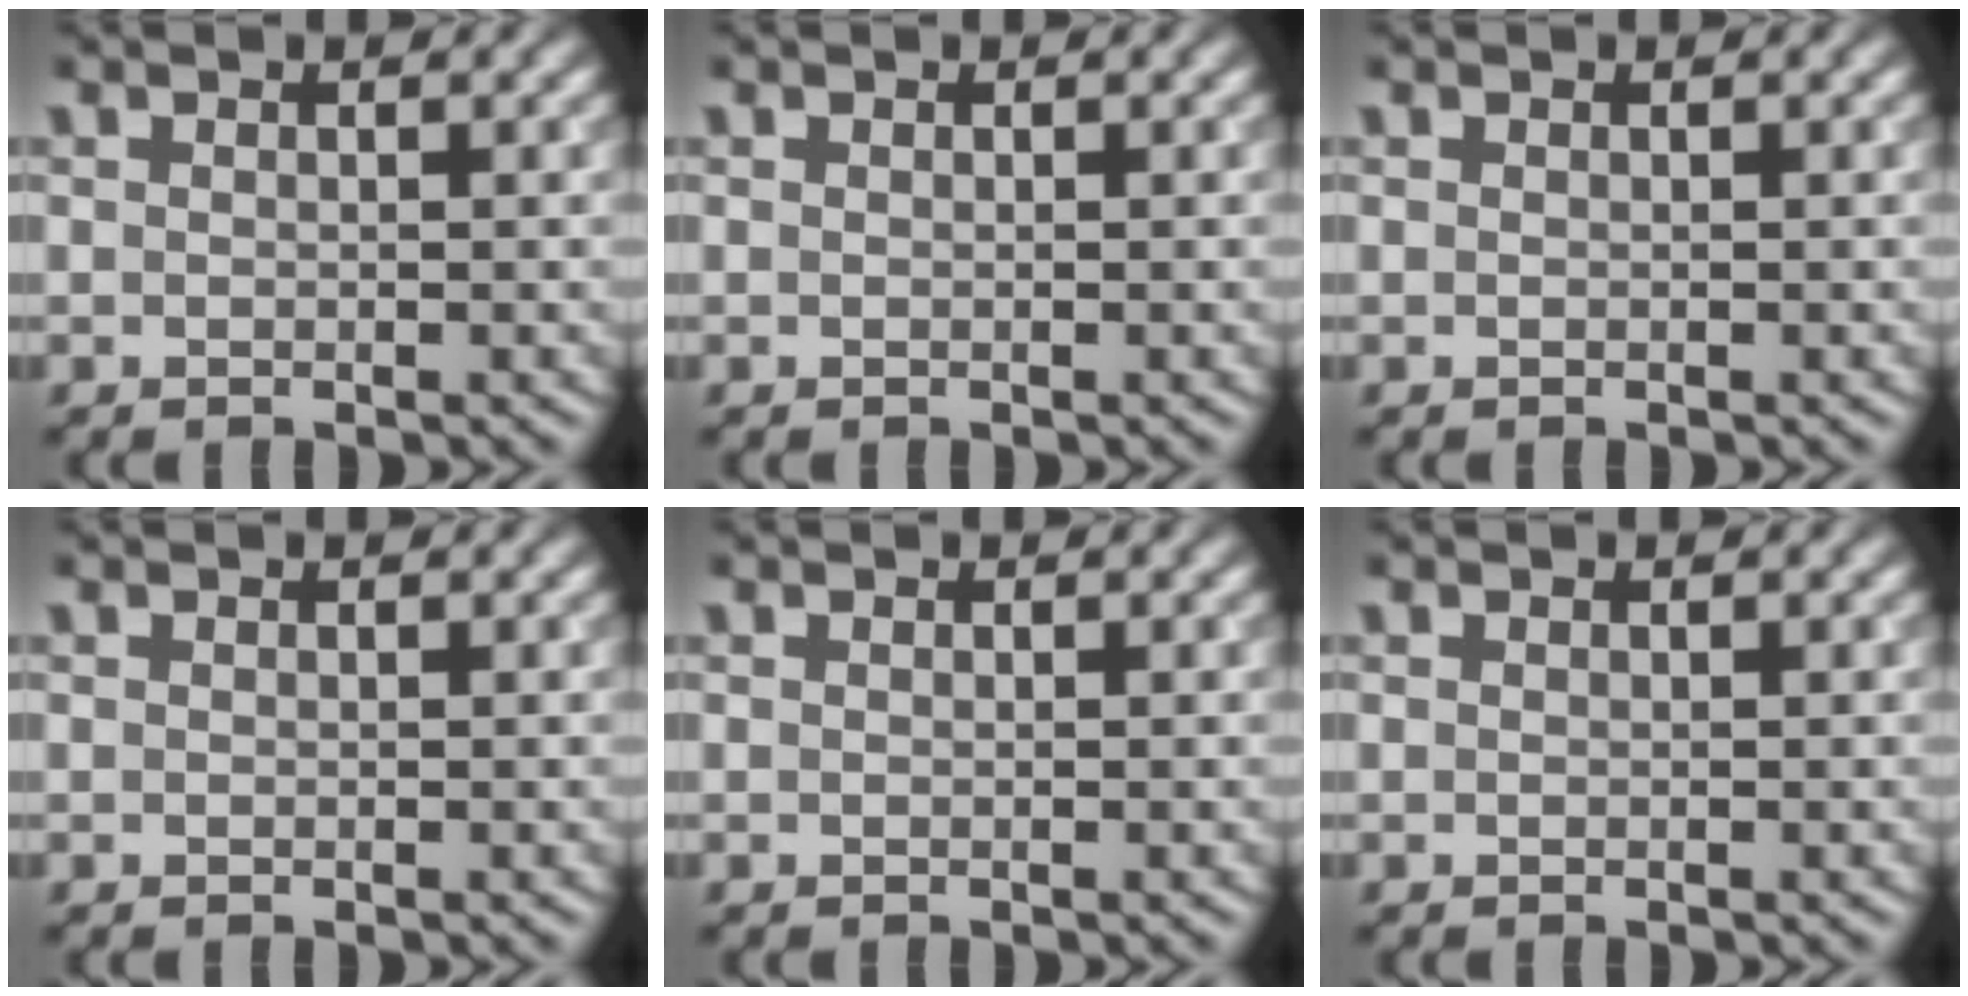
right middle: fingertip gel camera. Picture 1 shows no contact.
{"total": 0.0}
{"total": 0.0}
{"total": 0.0}
{"total": 0.0}
{"total": 0.0}